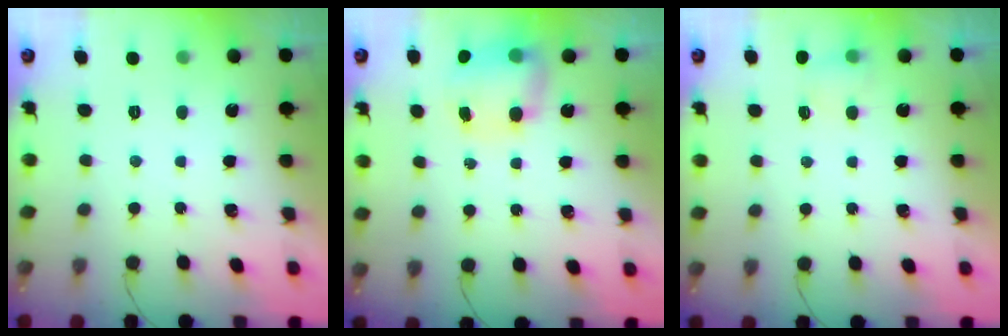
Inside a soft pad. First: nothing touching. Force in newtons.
{"total": 9.7, "press": 9.6, "slide": 1.7}
{"total": 3.5, "press": 3.3, "slide": 1.0}